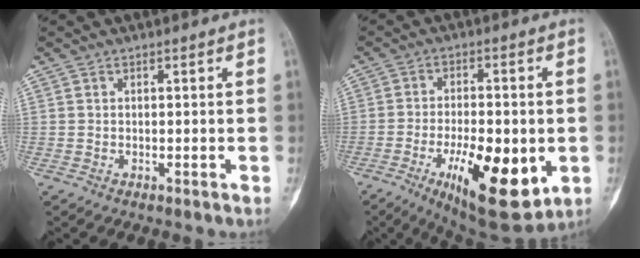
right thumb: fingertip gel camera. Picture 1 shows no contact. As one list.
[{"total": 17.8, "force": [-5.2, 7.0, 15.5], "torque": [-0.228, -0.005, -0.065]}]